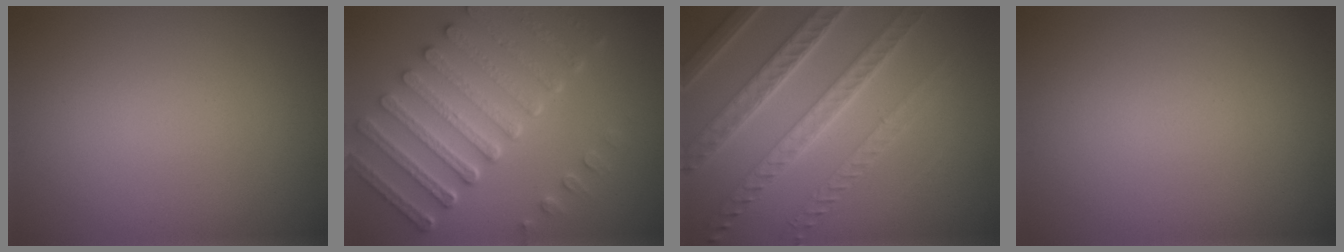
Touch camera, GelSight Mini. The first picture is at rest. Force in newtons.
{"total": 7.4, "press": 5.6, "slide": 4.9}
{"total": 7.2, "press": 5.2, "slide": 5.0}
{"total": 0.0}